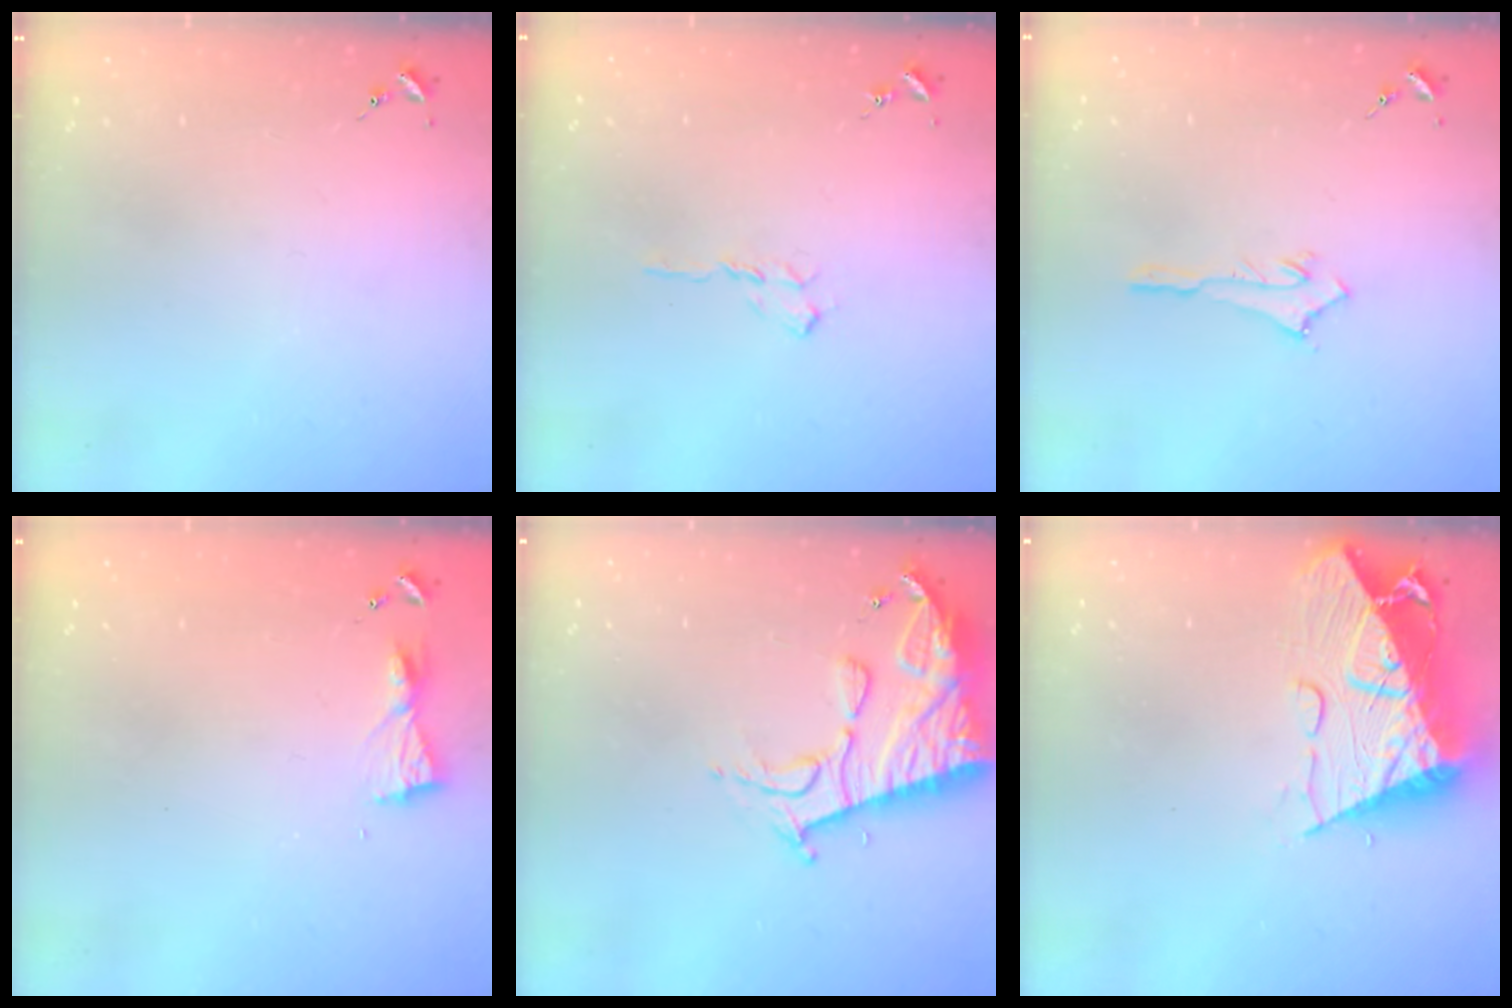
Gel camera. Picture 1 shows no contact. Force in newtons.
{"total": 6.0, "press": 6.0, "slide": 0.6}
{"total": 2.7, "press": 2.7, "slide": 0.2}
{"total": 4.8, "press": 4.8, "slide": 0.5}
{"total": 15.1, "press": 15.0, "slide": 1.6}
{"total": 17.8, "press": 17.7, "slide": 1.8}